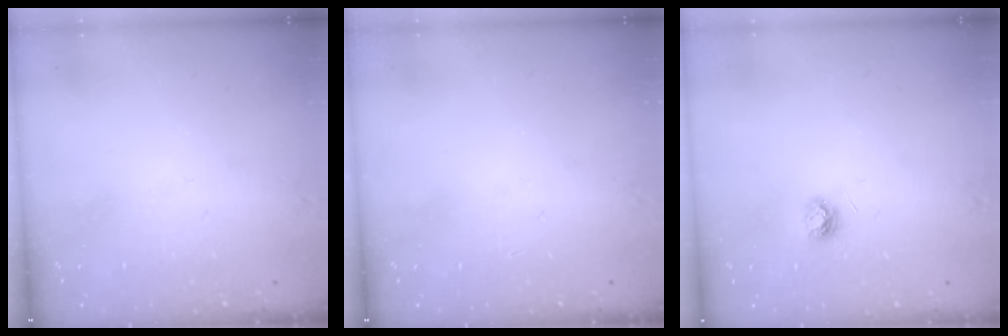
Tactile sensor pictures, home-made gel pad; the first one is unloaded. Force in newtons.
{"total": 0.0}
{"total": 4.2, "press": 4.2, "slide": 0.3}